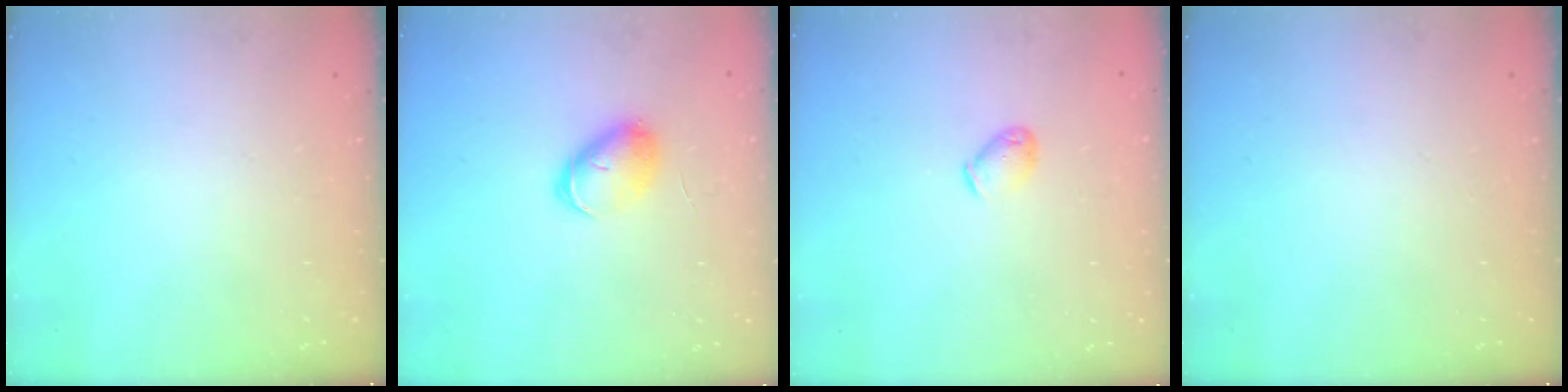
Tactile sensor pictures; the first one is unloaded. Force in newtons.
{"total": 6.2, "press": 6.2, "slide": 0.1}
{"total": 4.2, "press": 4.2, "slide": 0.7}
{"total": 0.0}